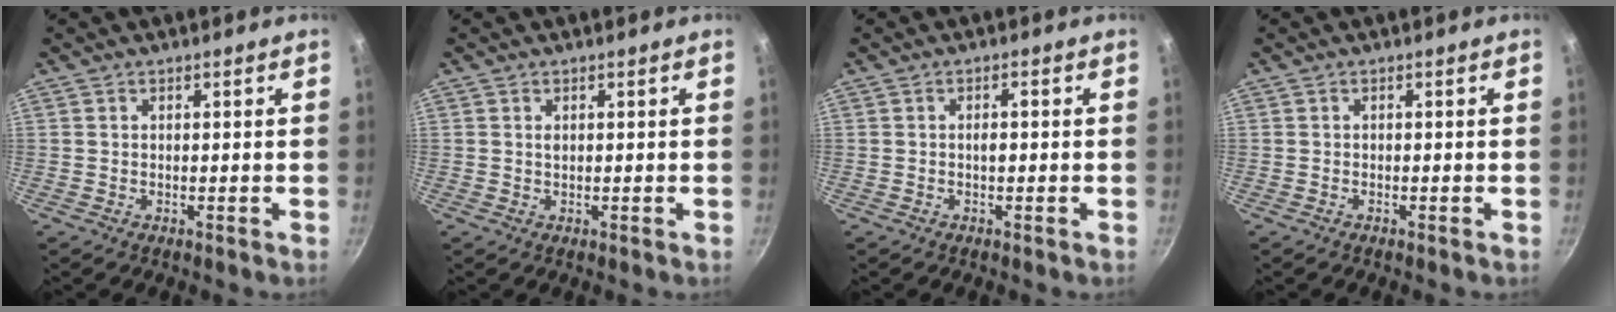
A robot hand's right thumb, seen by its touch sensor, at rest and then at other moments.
{"total": 0.7, "force": [0.3, 0.4, 0.4], "torque": [-0.007, -0.001, 0.005]}
{"total": 1.4, "force": [-0.3, 0.5, 1.3], "torque": [-0.024, 0.006, -0.006]}
{"total": 0.0}